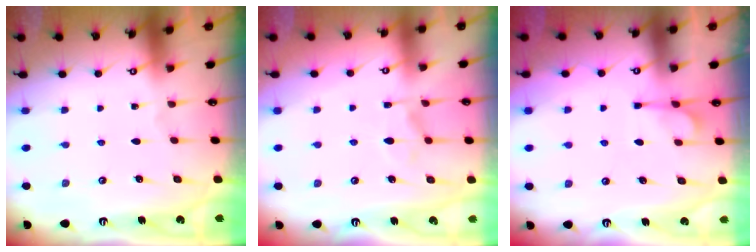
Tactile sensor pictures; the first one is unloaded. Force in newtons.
{"total": 6.7, "press": 6.6, "slide": 1.2}
{"total": 2.8, "press": 2.4, "slide": 1.5}